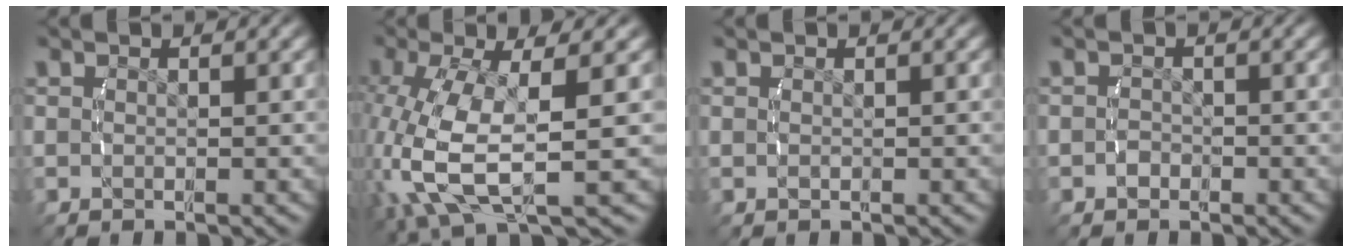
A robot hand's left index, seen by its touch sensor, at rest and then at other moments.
{"total": 8.1, "force": [-1.0, 3.7, 7.1], "torque": [-0.171, -0.037, 0.010]}
{"total": 0.0}
{"total": 0.9, "force": [-0.7, 0.5, 0.0], "torque": [-0.002, -0.004, -0.011]}